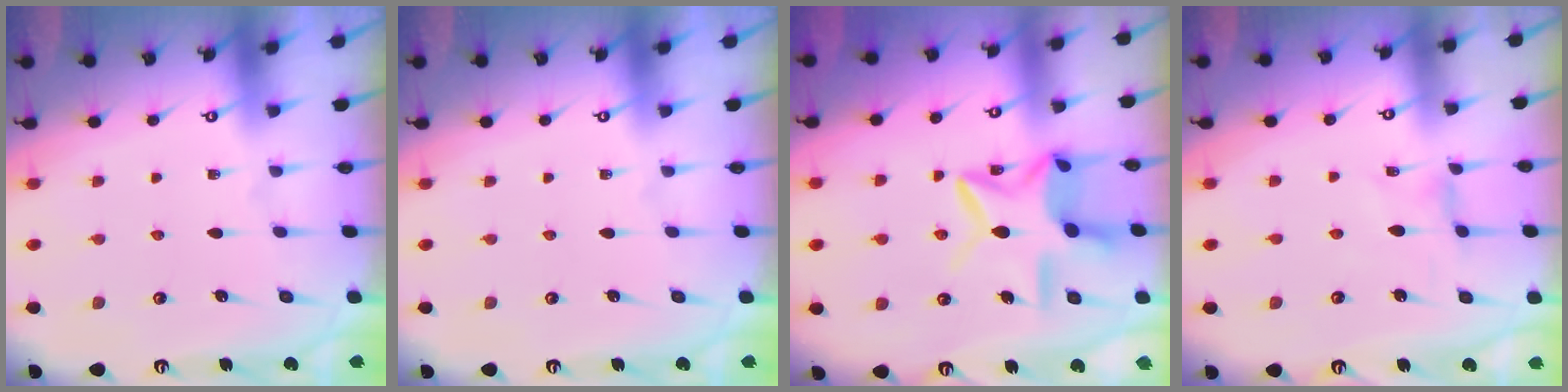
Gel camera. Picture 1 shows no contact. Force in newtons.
{"total": 0.0}
{"total": 12.8, "press": 12.7, "slide": 1.0}
{"total": 1.2, "press": 1.2, "slide": 0.1}